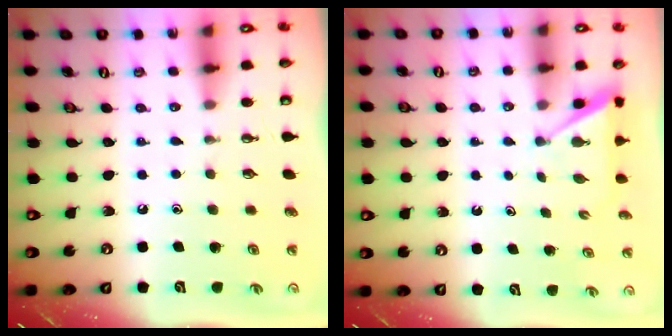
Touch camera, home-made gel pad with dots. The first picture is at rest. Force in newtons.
{"total": 3.0, "press": 3.0, "slide": 0.3}